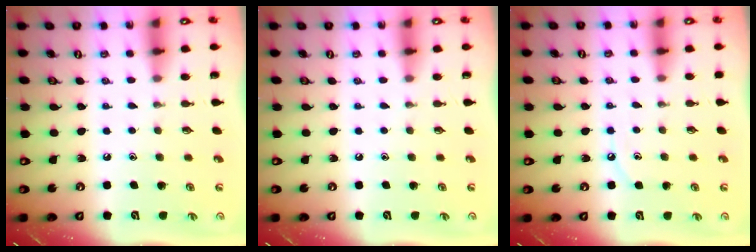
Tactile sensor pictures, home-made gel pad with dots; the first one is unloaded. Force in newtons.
{"total": 0.0}
{"total": 5.4, "press": 5.4, "slide": 0.5}